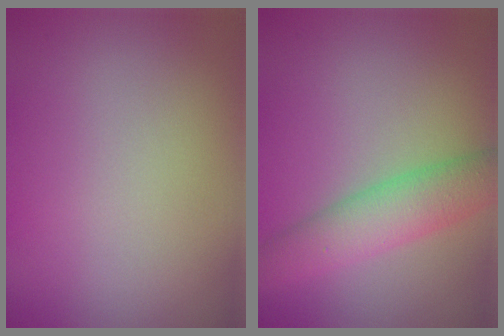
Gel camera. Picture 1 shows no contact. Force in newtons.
{"total": 4.8, "press": 4.8, "slide": 0.2}